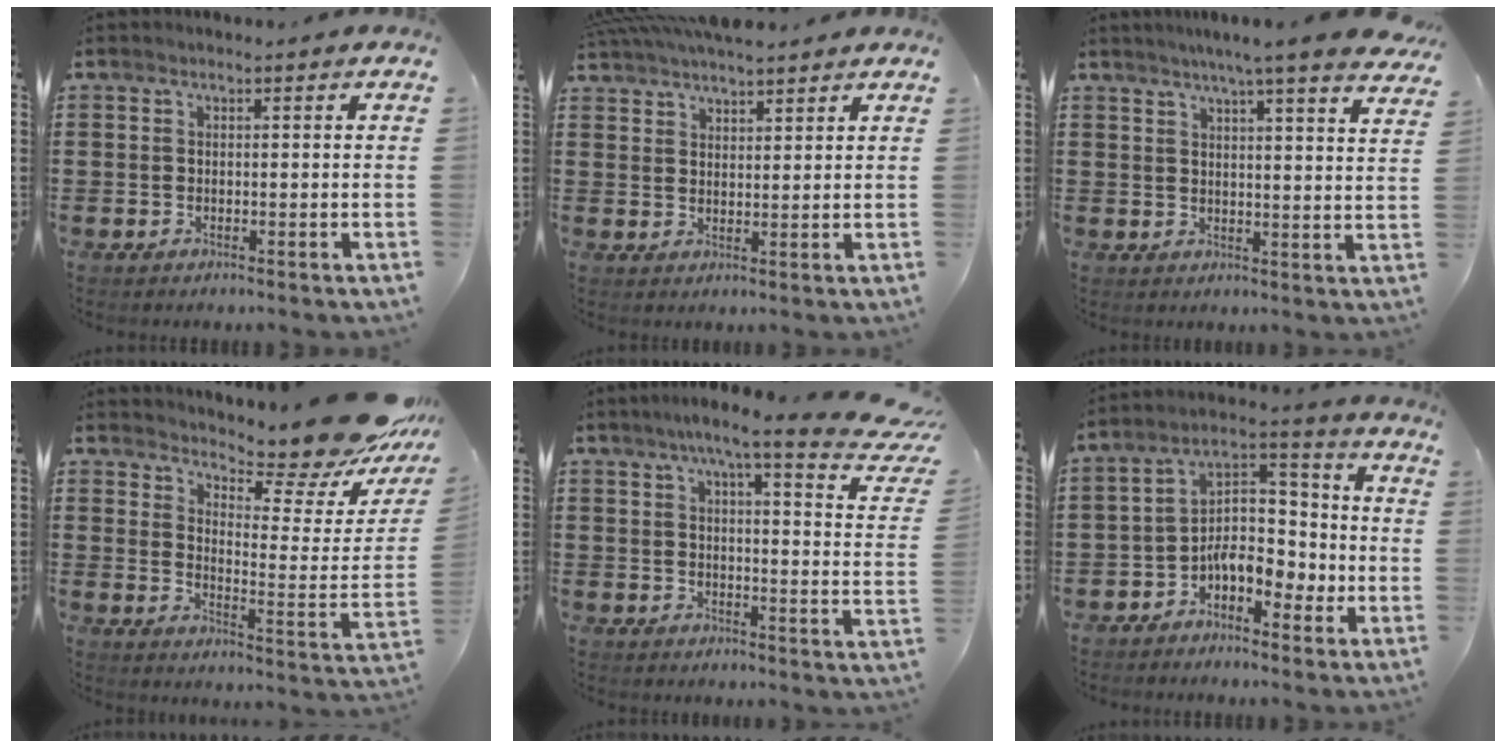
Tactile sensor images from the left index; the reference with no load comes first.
{"total": 4.7, "force": [4.6, 0.5, 0.9], "torque": [-0.032, -0.010, 0.085]}
{"total": 5.0, "force": [4.4, -0.7, 2.3], "torque": [-0.053, -0.022, 0.070]}
{"total": 11.2, "force": [10.3, 0.5, 4.4], "torque": [-0.070, -0.094, 0.171]}
{"total": 7.5, "force": [5.7, 0.5, 5.0], "torque": [-0.093, -0.027, 0.089]}
{"total": 8.3, "force": [-2.2, 5.6, 5.8], "torque": [-0.101, -0.005, -0.046]}